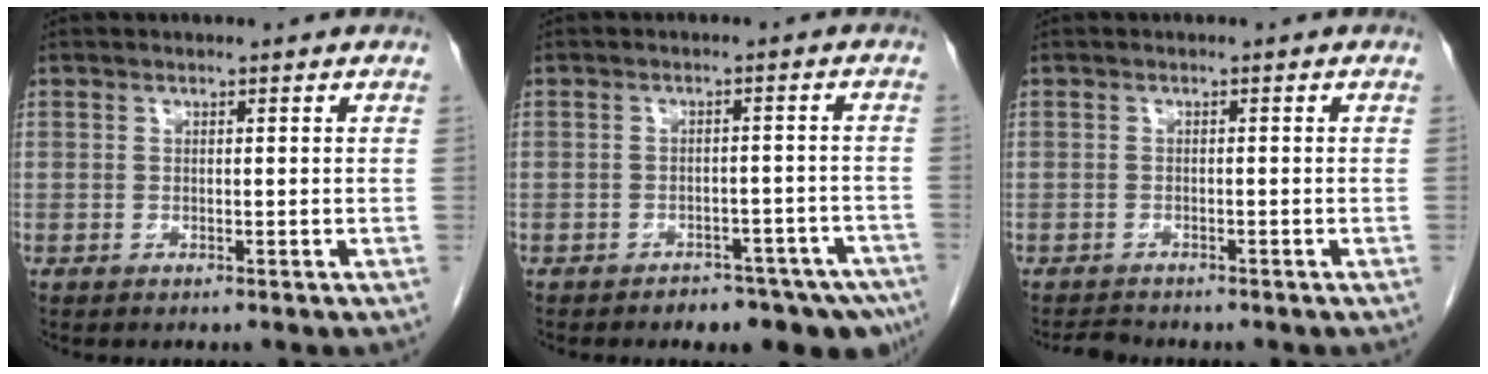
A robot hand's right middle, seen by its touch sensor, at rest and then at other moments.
{"total": 10.7, "force": [-8.6, 4.9, 4.2], "torque": [-0.031, 0.013, -0.100]}
{"total": 1.5, "force": [-1.5, 0.2, 0.1], "torque": [-0.009, -0.008, -0.021]}